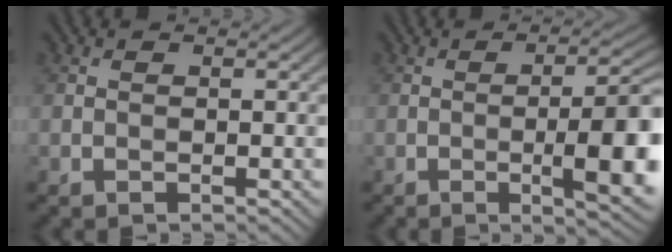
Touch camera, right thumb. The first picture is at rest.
{"total": 10.2, "force": [-1.7, 2.4, 9.7], "torque": [-0.135, 0.002, -0.024]}